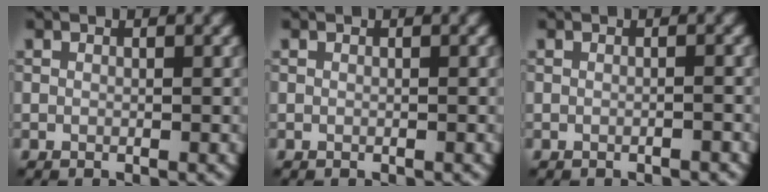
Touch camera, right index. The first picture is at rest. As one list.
[{"total": 0.0}, {"total": 0.7, "force": [-0.6, 0.1, 0.4], "torque": [-0.005, 0.003, -0.013]}]